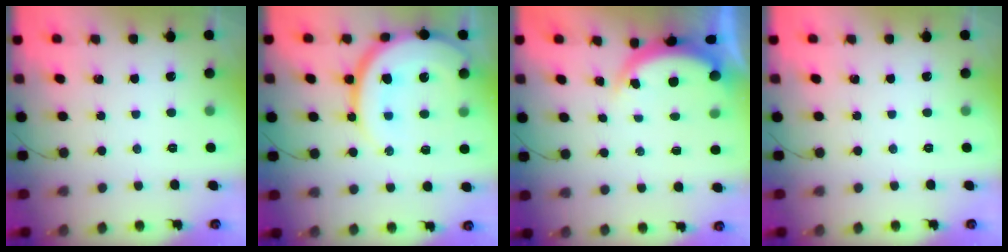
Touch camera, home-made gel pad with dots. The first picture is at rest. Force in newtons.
{"total": 19.6, "press": 19.6, "slide": 1.9}
{"total": 5.0, "press": 4.8, "slide": 1.2}
{"total": 0.0}